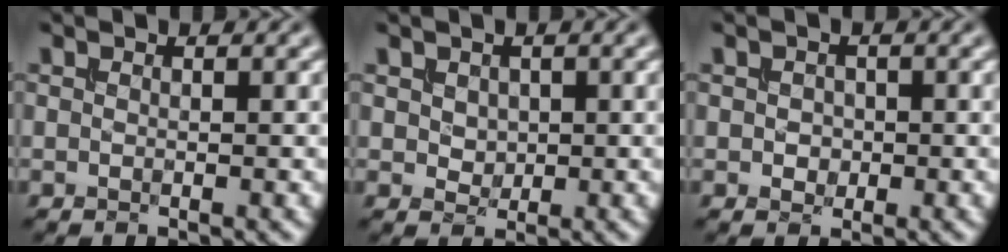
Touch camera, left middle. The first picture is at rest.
{"total": 1.5, "force": [0.4, 1.2, 0.8], "torque": [-0.023, -0.003, 0.008]}
{"total": 1.1, "force": [-0.1, 1.0, 0.6], "torque": [-0.014, -0.002, -0.004]}